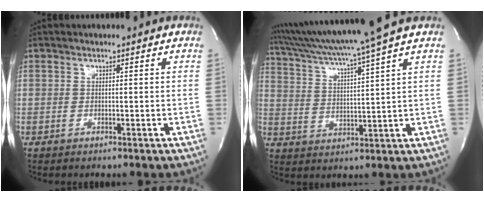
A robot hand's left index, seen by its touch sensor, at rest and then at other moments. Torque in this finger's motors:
{"motor_torque": [0.66, -0.71, 0.52, 0.21]}